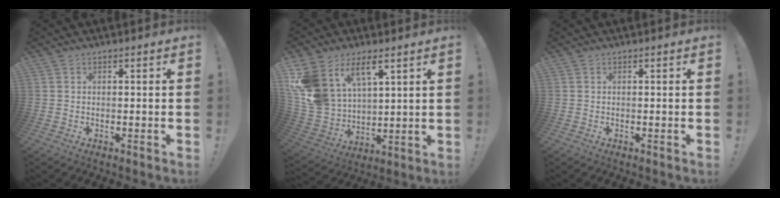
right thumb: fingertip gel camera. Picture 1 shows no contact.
{"total": 14.2, "force": [8.2, 9.0, 7.4], "torque": [-0.167, -0.051, 0.160]}
{"total": 0.0}